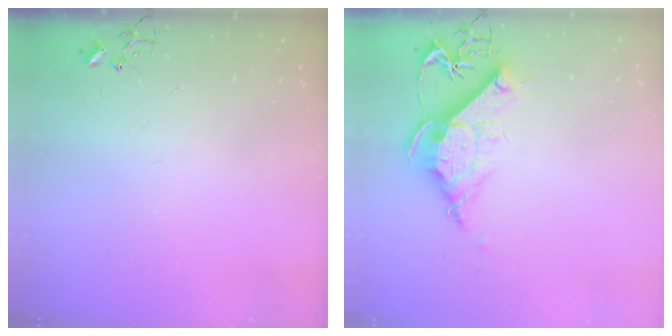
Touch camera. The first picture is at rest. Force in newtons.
{"total": 12.5, "press": 12.4, "slide": 1.5}